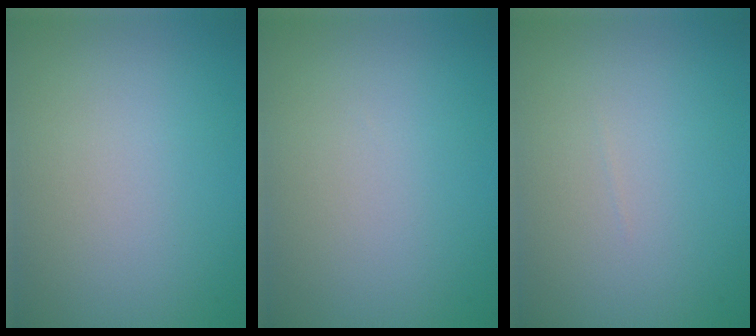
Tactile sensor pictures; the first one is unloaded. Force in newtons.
{"total": 0.0}
{"total": 0.0}